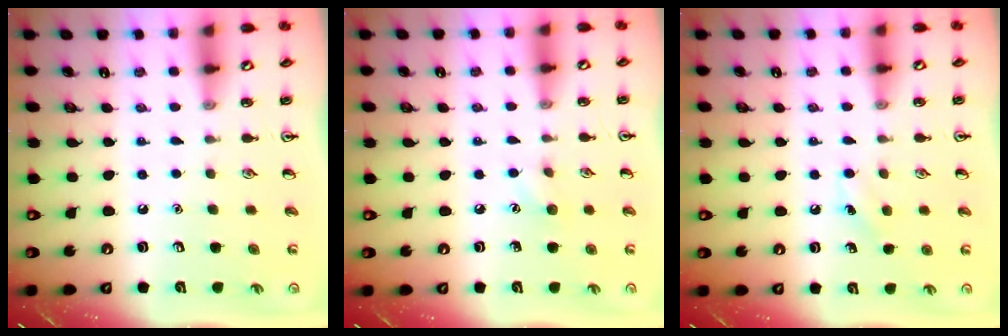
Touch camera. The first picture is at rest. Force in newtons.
{"total": 5.6, "press": 5.3, "slide": 1.6}
{"total": 4.9, "press": 4.6, "slide": 1.6}